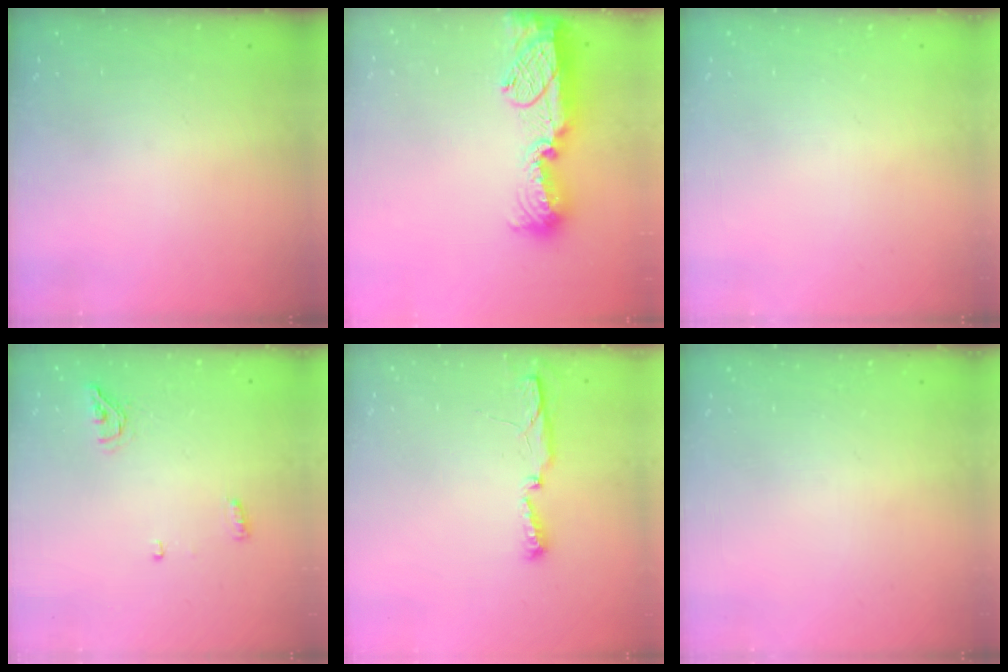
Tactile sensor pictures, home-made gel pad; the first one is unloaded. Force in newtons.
{"total": 17.4, "press": 16.6, "slide": 5.5}
{"total": 0.0}
{"total": 4.9, "press": 4.8, "slide": 1.0}
{"total": 5.0, "press": 4.9, "slide": 0.9}
{"total": 0.0}